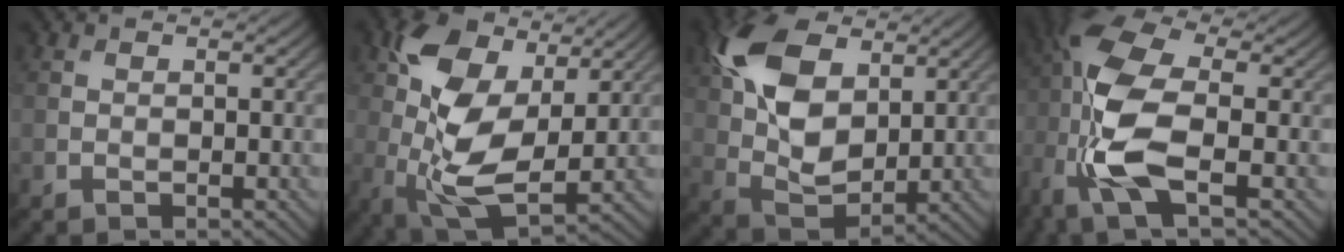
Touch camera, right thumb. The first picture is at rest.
{"total": 12.6, "force": [2.6, 6.8, 10.3], "torque": [-0.230, 0.006, 0.046]}
{"total": 12.7, "force": [4.5, 7.5, 9.1], "torque": [-0.223, 0.016, 0.087]}
{"total": 12.4, "force": [-2.5, 5.6, 10.8], "torque": [-0.250, 0.001, -0.060]}